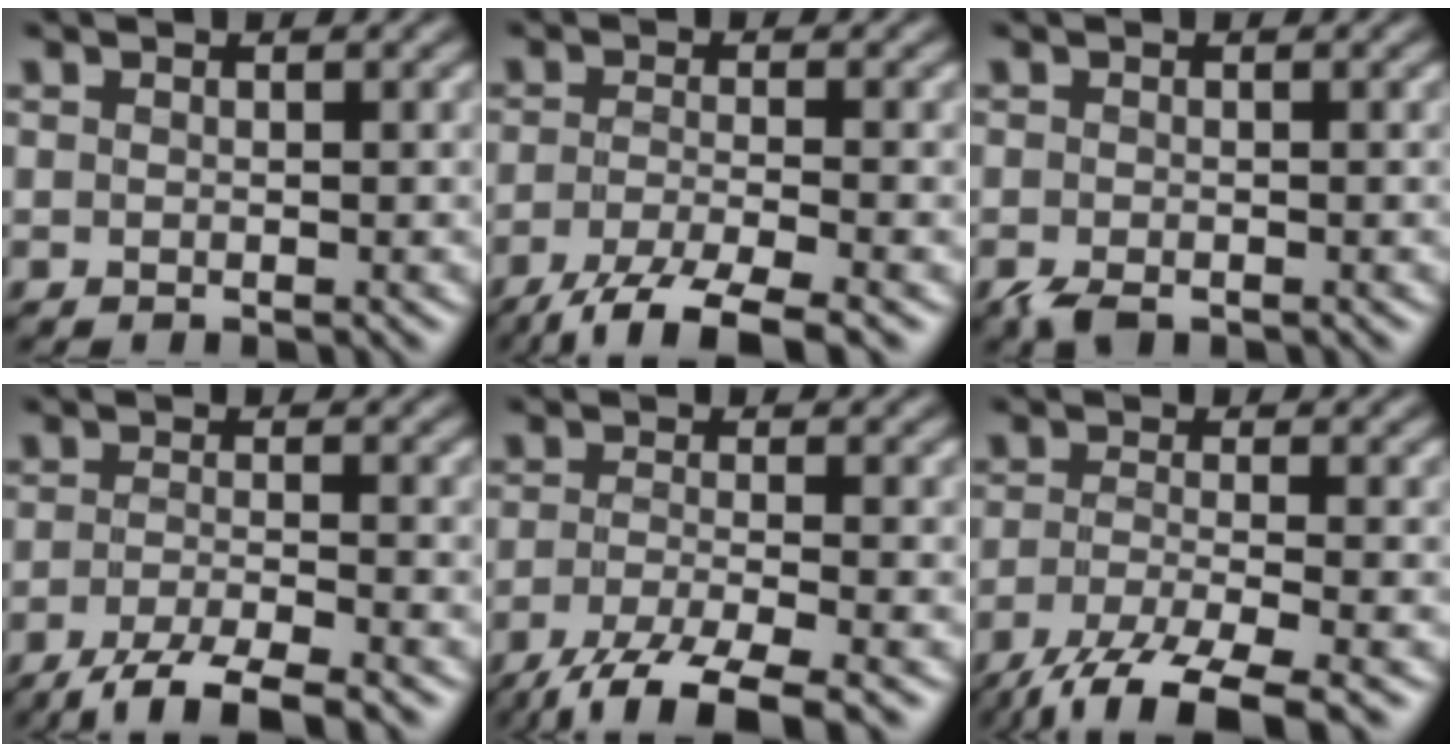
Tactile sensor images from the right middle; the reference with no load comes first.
{"total": 5.4, "force": [-4.1, 0.6, 3.5], "torque": [-0.065, -0.005, -0.081]}
{"total": 1.9, "force": [-1.3, 0.8, 1.1], "torque": [-0.030, -0.005, -0.028]}
{"total": 4.7, "force": [-3.6, 0.5, 3.0], "torque": [-0.058, -0.003, -0.070]}
{"total": 6.0, "force": [-4.4, 0.8, 4.0], "torque": [-0.076, -0.006, -0.090]}
{"total": 6.6, "force": [-4.8, 1.0, 4.4], "torque": [-0.087, -0.009, -0.097]}